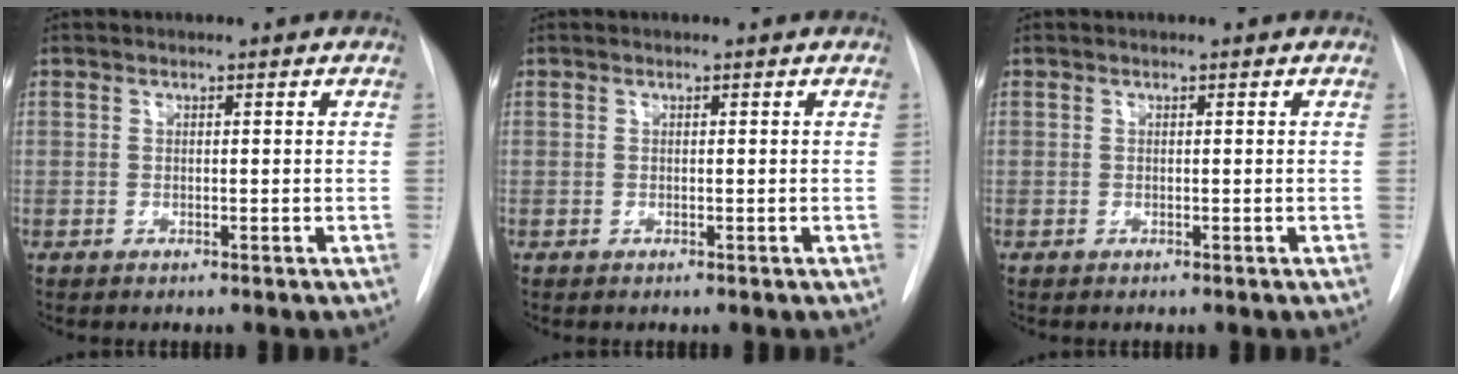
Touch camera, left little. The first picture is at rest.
{"total": 0.0}
{"total": 0.0}